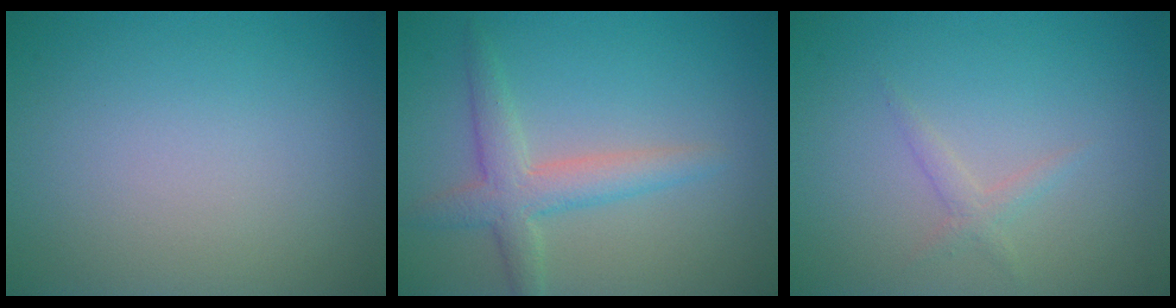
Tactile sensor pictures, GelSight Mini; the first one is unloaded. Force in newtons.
{"total": 3.6, "press": 3.6, "slide": 0.3}
{"total": 1.2, "press": 1.2, "slide": 0.1}